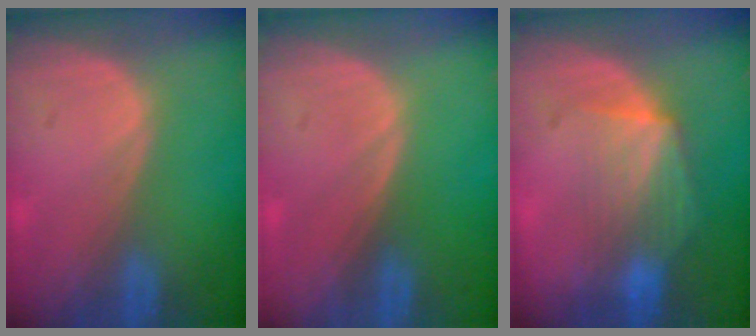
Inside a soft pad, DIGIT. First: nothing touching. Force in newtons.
{"total": 0.0}
{"total": 6.9, "press": 6.3, "slide": 2.9}